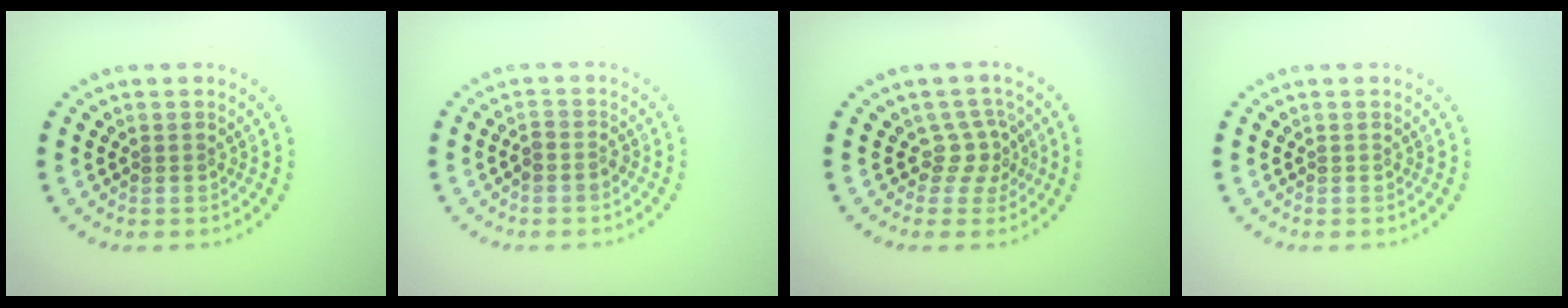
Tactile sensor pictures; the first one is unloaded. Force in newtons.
{"total": 1.2, "press": 1.0, "slide": 0.6}
{"total": 2.4, "press": 1.6, "slide": 1.8}
{"total": 0.0}